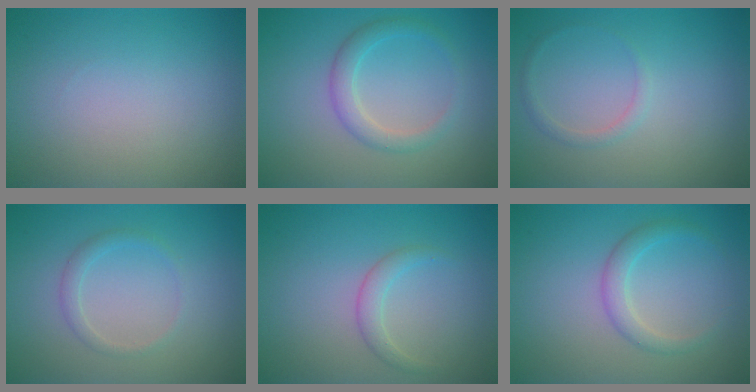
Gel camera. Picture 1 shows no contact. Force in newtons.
{"total": 2.3, "press": 2.3, "slide": 0.0}
{"total": 0.9, "press": 0.9, "slide": 0.1}
{"total": 1.3, "press": 1.3, "slide": 0.1}
{"total": 1.5, "press": 1.5, "slide": 0.1}
{"total": 2.0, "press": 2.0, "slide": 0.1}